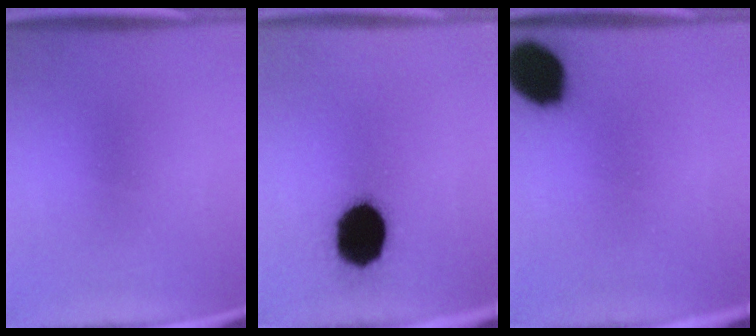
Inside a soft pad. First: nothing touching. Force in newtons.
{"total": 17.9}
{"total": 13.3}